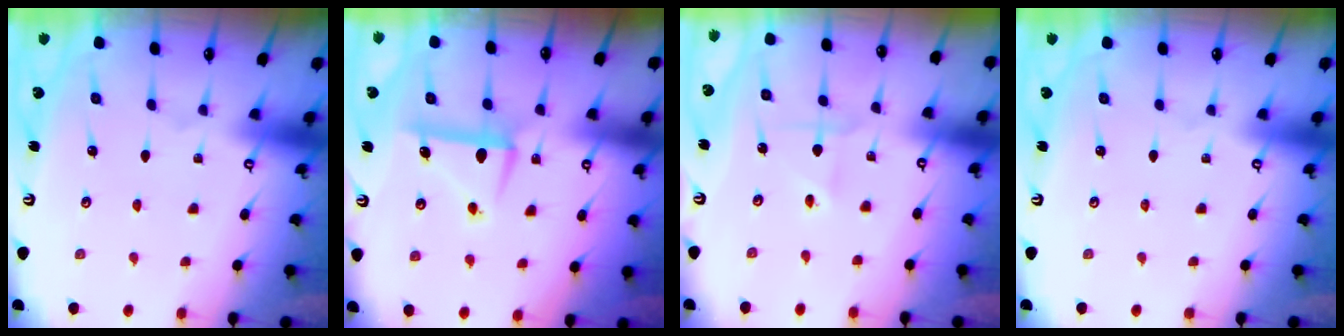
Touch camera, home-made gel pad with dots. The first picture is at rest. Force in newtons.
{"total": 7.2, "press": 7.1, "slide": 1.0}
{"total": 2.5, "press": 2.4, "slide": 0.6}
{"total": 0.0}